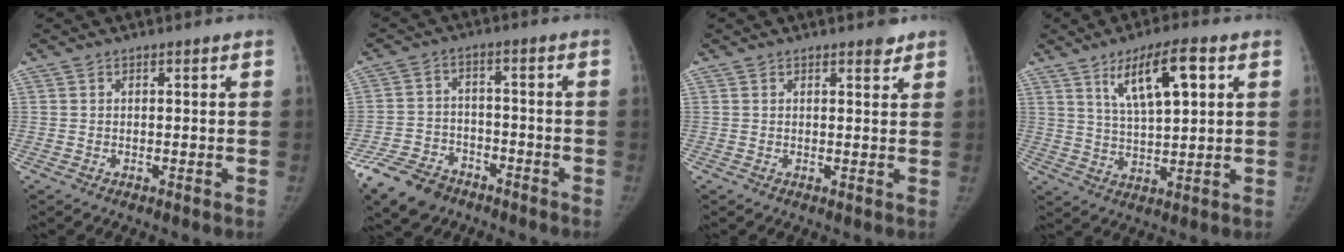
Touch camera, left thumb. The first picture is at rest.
{"total": 10.5, "force": [-7.5, 6.3, 3.9], "torque": [-0.069, 0.031, -0.133]}
{"total": 1.9, "force": [1.5, 0.7, 0.9], "torque": [-0.004, -0.010, 0.018]}
{"total": 10.7, "force": [4.7, 3.2, 9.1], "torque": [-0.148, -0.016, 0.087]}